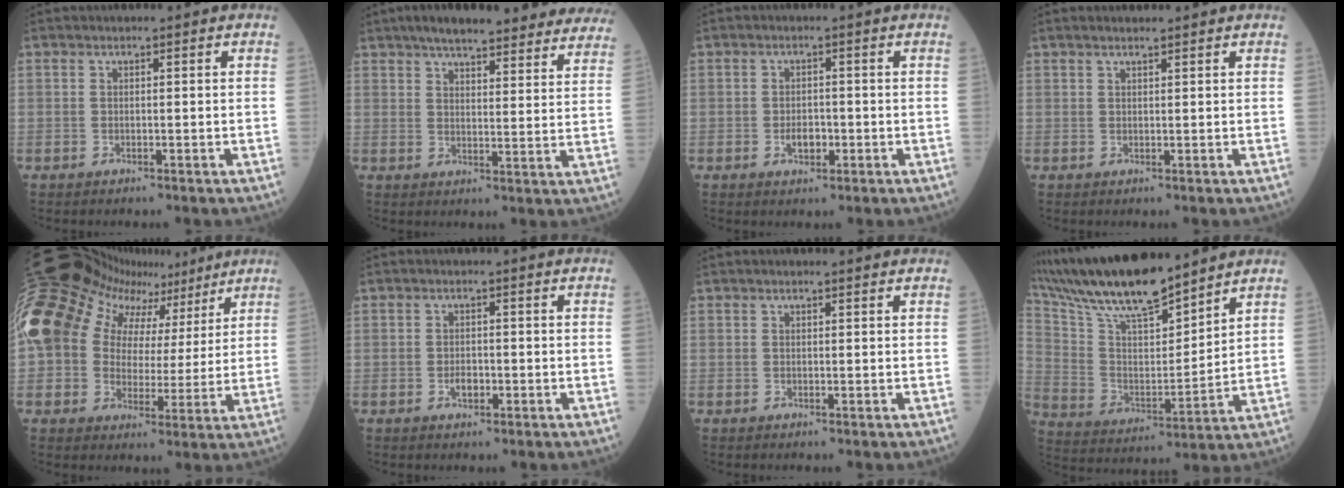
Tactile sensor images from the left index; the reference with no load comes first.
{"total": 24.0, "force": [21.0, 4.8, 10.6], "torque": [-0.137, -0.001, 0.250]}
{"total": 2.3, "force": [-0.8, 1.4, 1.7], "torque": [-0.029, 0.002, -0.010]}
{"total": 2.0, "force": [1.8, 0.0, 0.9], "torque": [-0.013, 0.015, 0.030]}
{"total": 23.2, "force": [12.8, 15.1, 12.1], "torque": [-0.270, 0.104, 0.206]}
{"total": 1.6, "force": [-0.6, 0.9, 1.1], "torque": [-0.019, 0.001, -0.007]}
{"total": 1.3, "force": [1.3, 0.0, 0.4], "torque": [-0.008, 0.010, 0.018]}
{"total": 17.5, "force": [15.5, 2.1, 7.9], "torque": [-0.160, 0.010, 0.289]}